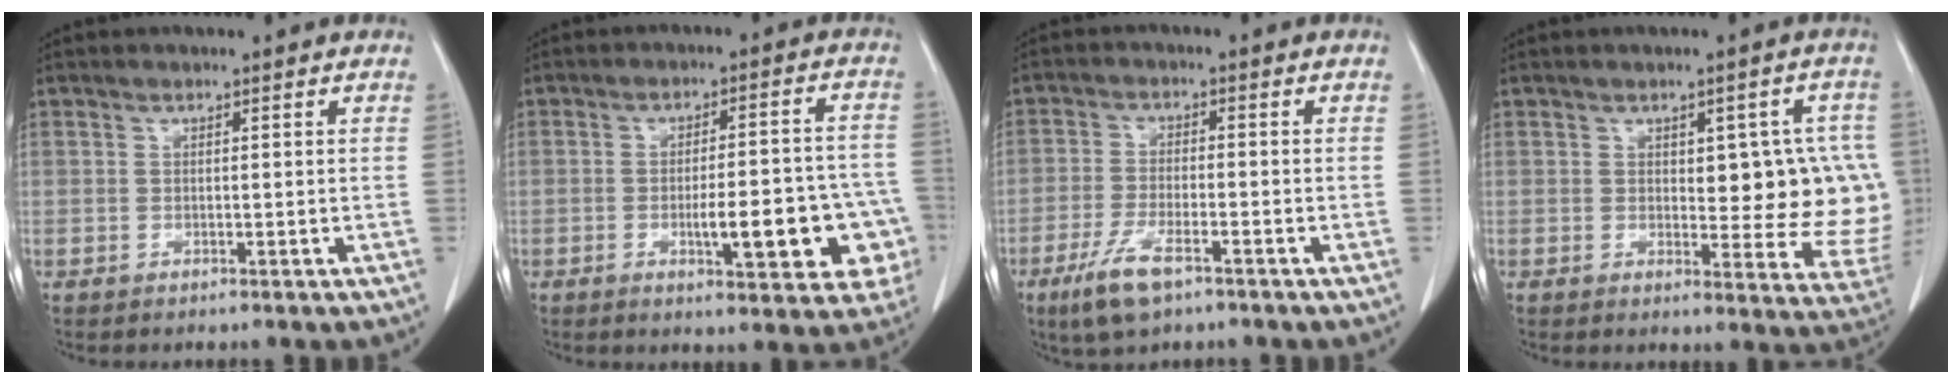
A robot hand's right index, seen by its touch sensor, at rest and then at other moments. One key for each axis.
{"total": 13.8, "fx": -4.3, "fy": 3.3, "fz": 12.7, "tx": -0.117, "ty": 0.028, "tz": -0.045}
{"total": 7.0, "fx": -4.3, "fy": 1.8, "fz": 5.2, "tx": -0.110, "ty": -0.012, "tz": -0.077}
{"total": 12.6, "fx": 1.2, "fy": 5.2, "fz": 11.4, "tx": -0.120, "ty": 0.005, "tz": 0.020}